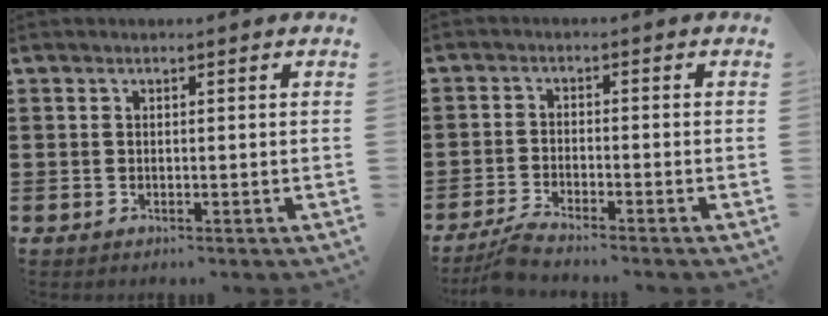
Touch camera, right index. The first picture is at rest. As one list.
[{"total": 2.8, "force": [-2.7, -0.3, 0.6], "torque": [-0.026, -0.003, -0.059]}]